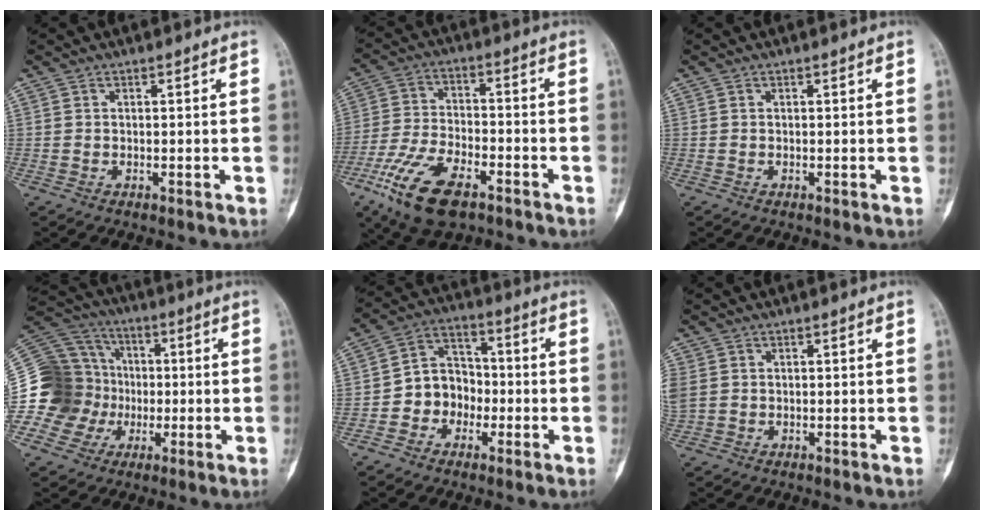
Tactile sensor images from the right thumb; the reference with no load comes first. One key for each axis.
{"total": 14.9, "fx": -8.4, "fy": 6.6, "fz": 10.5, "tx": -0.208, "ty": 0.018, "tz": -0.154}
{"total": 0.0}
{"total": 23.4, "fx": -2.4, "fy": 21.2, "fz": 9.5, "tx": -0.198, "ty": 0.078, "tz": -0.039}
{"total": 9.3, "fx": -2.5, "fy": 7.8, "fz": 4.3, "tx": -0.029, "ty": 0.040, "tz": -0.057}
{"total": 4.9, "fx": 0.6, "fy": 4.1, "fz": 2.7, "tx": -0.084, "ty": 0.010, "tz": 0.020}